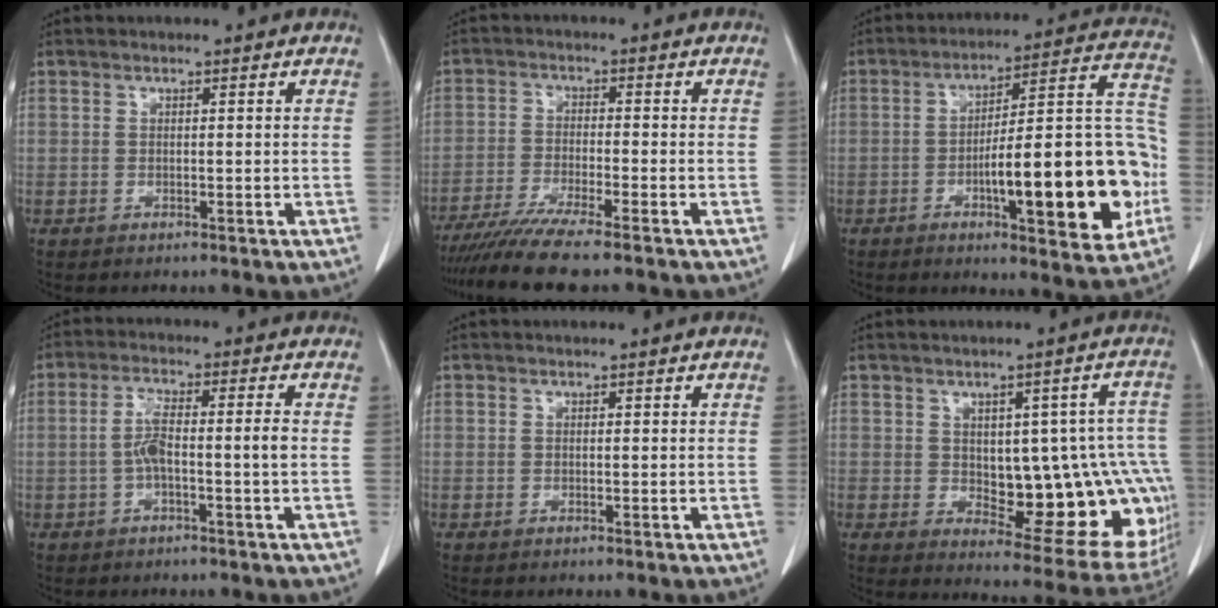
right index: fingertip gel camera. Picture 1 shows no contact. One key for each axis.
{"total": 9.1, "fx": -7.6, "fy": -0.7, "fz": 4.9, "tx": -0.075, "ty": -0.026, "tz": -0.127}
{"total": 21.7, "fx": -5.6, "fy": 4.3, "fz": 20.6, "tx": -0.243, "ty": 0.029, "tz": -0.071}
{"total": 5.1, "fx": -0.9, "fy": 0.3, "fz": 5.0, "tx": -0.101, "ty": 0.015, "tz": -0.016}
{"total": 0.0}
{"total": 17.6, "fx": -1.5, "fy": 7.2, "fz": 16.0, "tx": -0.137, "ty": 0.026, "tz": 0.008}